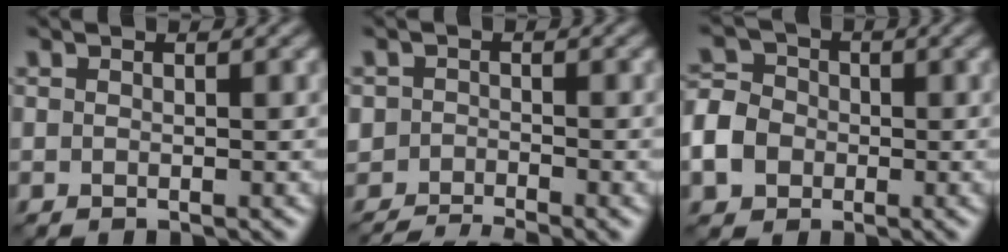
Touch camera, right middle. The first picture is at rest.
{"total": 4.5, "force": [-4.2, 0.7, 1.6], "torque": [-0.025, -0.010, -0.079]}
{"total": 5.2, "force": [-1.4, 4.3, 2.4], "torque": [-0.049, -0.002, -0.037]}